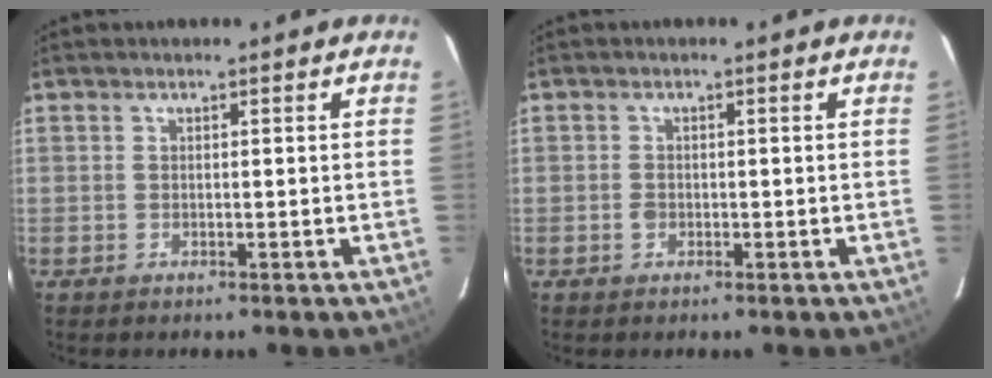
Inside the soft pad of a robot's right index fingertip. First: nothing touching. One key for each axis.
{"total": 1.3, "fx": -0.5, "fy": 1.0, "fz": 0.8, "tx": -0.014, "ty": 0.002, "tz": -0.010}